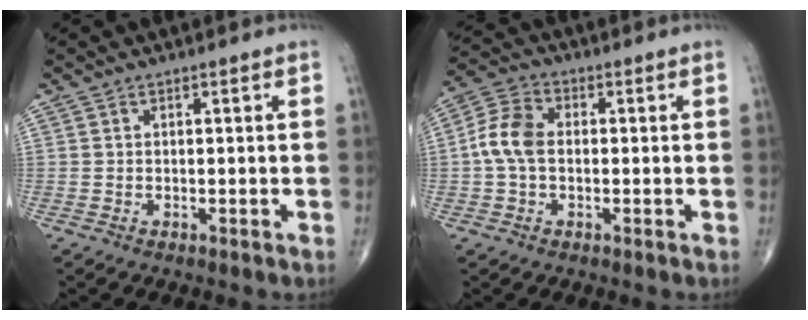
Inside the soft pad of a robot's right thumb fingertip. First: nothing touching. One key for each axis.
{"total": 7.4, "fx": -0.2, "fy": 4.9, "fz": 5.5, "tx": -0.113, "ty": 0.022, "tz": -0.014}